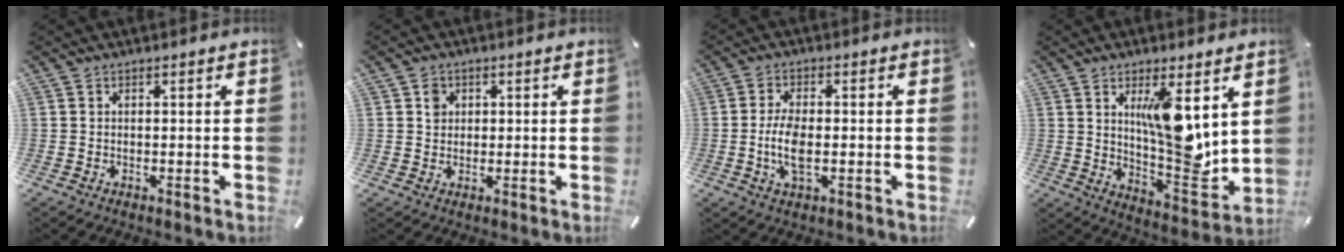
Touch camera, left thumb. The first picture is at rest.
{"total": 2.6, "force": [0.8, 2.4, 0.6], "torque": [-0.001, -0.001, 0.009]}
{"total": 6.8, "force": [-0.8, 2.6, 6.3], "torque": [-0.135, -0.007, -0.018]}
{"total": 13.2, "force": [5.2, 4.5, 11.2], "torque": [-0.172, -0.043, 0.086]}